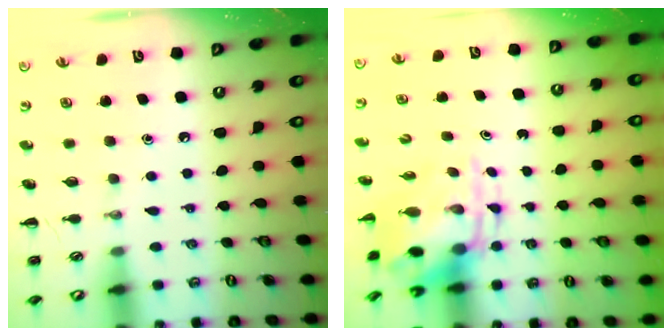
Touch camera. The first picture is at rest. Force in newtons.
{"total": 6.5, "press": 6.5, "slide": 1.0}